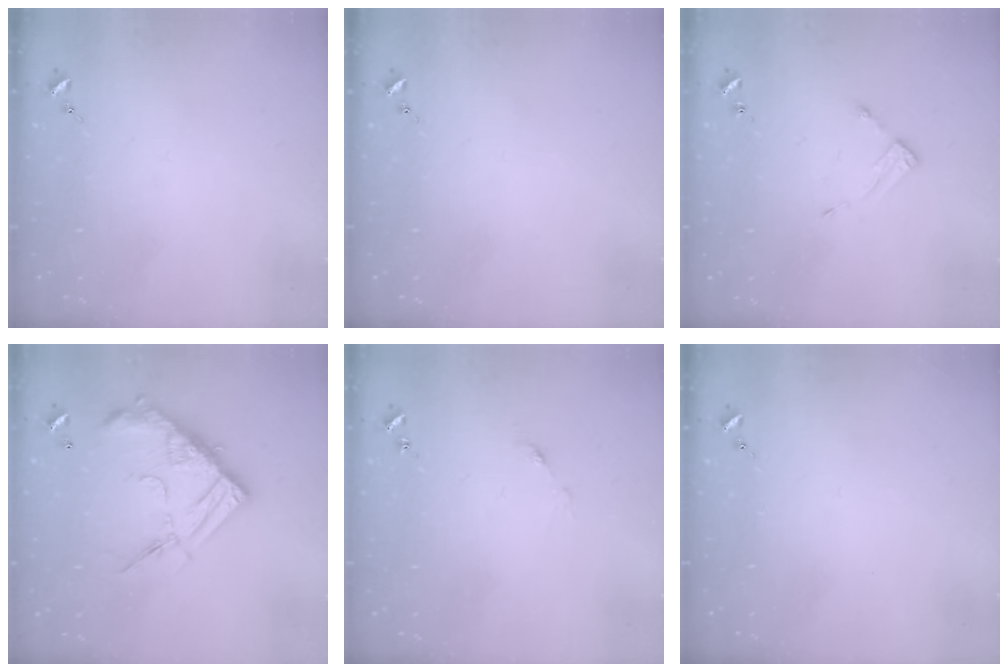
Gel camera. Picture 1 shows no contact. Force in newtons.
{"total": 0.0}
{"total": 3.5, "press": 3.5, "slide": 0.1}
{"total": 18.6, "press": 18.5, "slide": 1.7}
{"total": 4.6, "press": 4.6, "slide": 0.4}
{"total": 0.0}